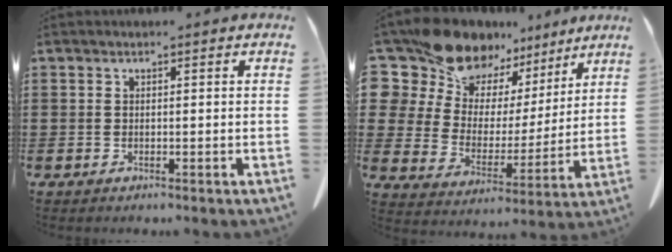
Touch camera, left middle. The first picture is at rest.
{"total": 13.3, "force": [11.3, 6.5, 2.5], "torque": [-0.106, -0.080, 0.214]}